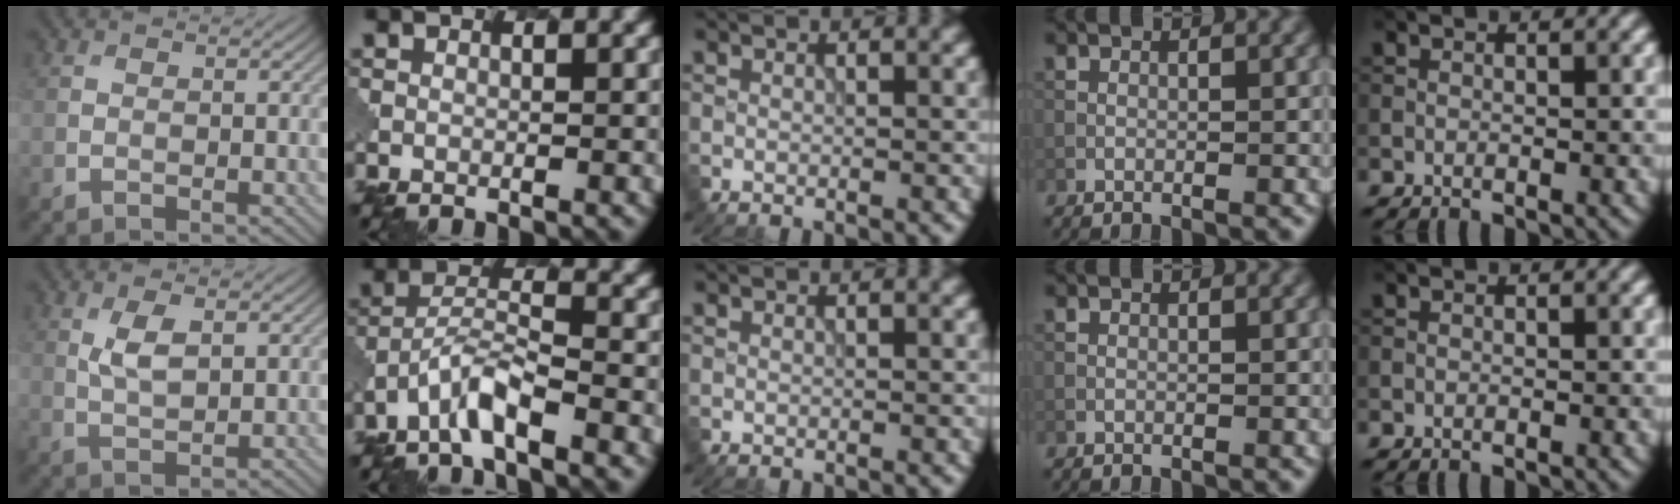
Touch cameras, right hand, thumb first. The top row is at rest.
{"thumb": {"total": 3.7, "force": [1.2, 1.6, 3.2], "torque": [-0.072, 0.000, 0.028]}, "index": {"total": 3.5, "force": [-2.6, 0.6, 2.3], "torque": [-0.049, 0.009, -0.055]}}